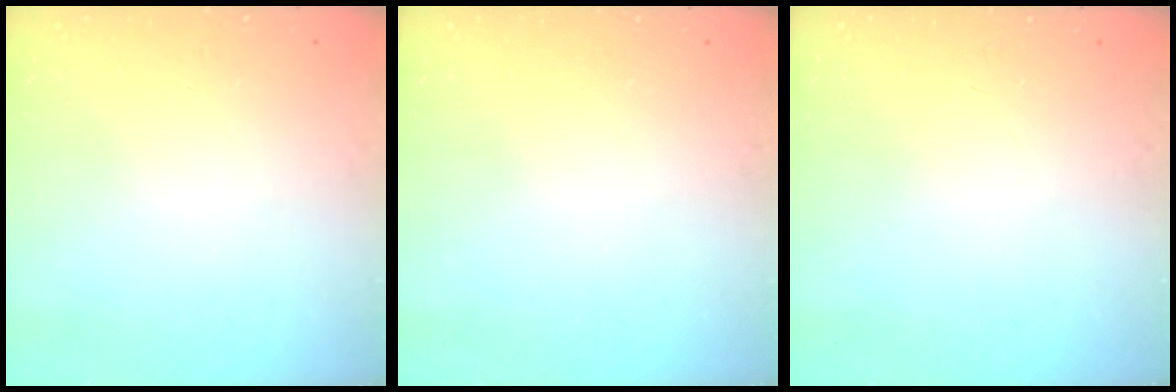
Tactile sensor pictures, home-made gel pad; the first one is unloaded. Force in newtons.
{"total": 0.0}
{"total": 0.0}